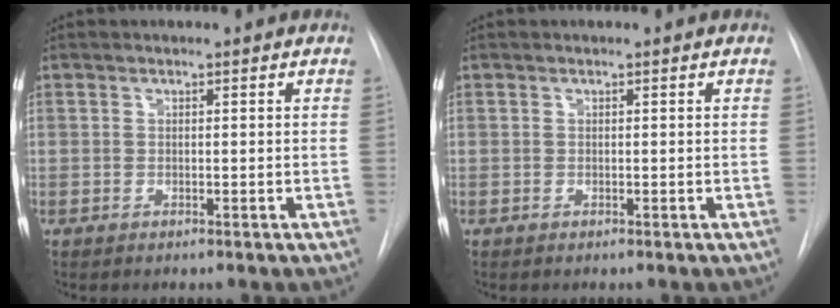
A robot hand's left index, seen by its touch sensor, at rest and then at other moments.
{"total": 0.0}